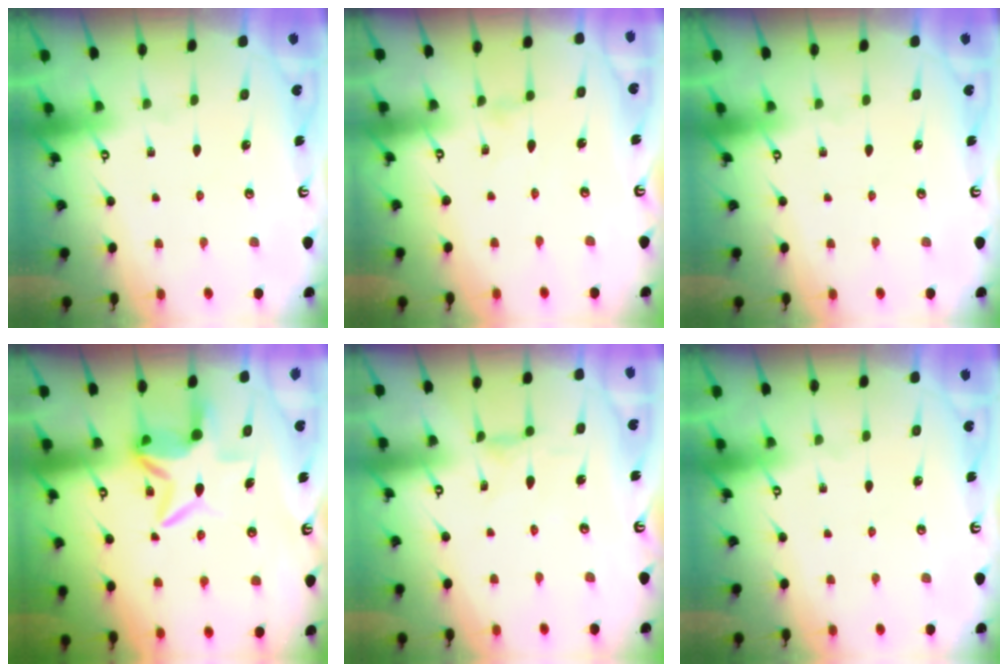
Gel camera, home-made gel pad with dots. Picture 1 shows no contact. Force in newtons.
{"total": 0.0}
{"total": 0.0}
{"total": 7.0, "press": 6.9, "slide": 1.1}
{"total": 1.9, "press": 1.8, "slide": 0.5}
{"total": 0.0}